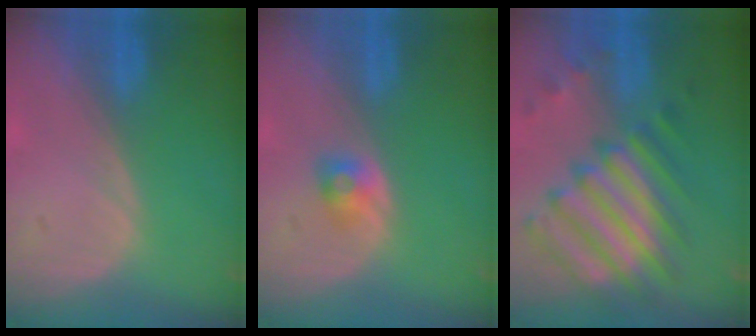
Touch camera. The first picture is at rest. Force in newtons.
{"total": 2.6, "press": 2.3, "slide": 1.2}
{"total": 11.9, "press": 10.4, "slide": 5.7}